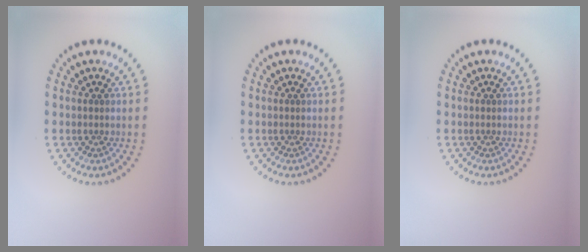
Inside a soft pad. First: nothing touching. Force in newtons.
{"total": 0.0}
{"total": 0.0}